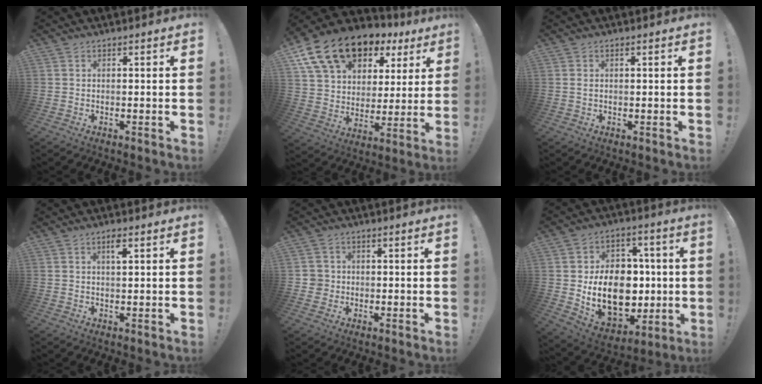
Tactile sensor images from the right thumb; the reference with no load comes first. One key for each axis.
{"total": 18.4, "fx": 12.0, "fy": 10.6, "fz": 9.0, "tx": -0.148, "ty": -0.073, "tz": 0.223}
{"total": 1.3, "fx": 0.7, "fy": 0.0, "fz": 1.1, "tx": -0.015, "ty": -0.003, "tz": 0.011}
{"total": 2.9, "fx": 1.6, "fy": 0.4, "fz": 2.4, "tx": -0.028, "ty": -0.006, "tz": 0.020}
{"total": 3.4, "fx": -0.6, "fy": 3.2, "fz": 0.9, "tx": -0.012, "ty": 0.010, "tz": -0.009}
{"total": 19.3, "fx": -0.6, "fy": 14.5, "fz": 12.7, "tx": -0.213, "ty": -0.003, "tz": 0.018}